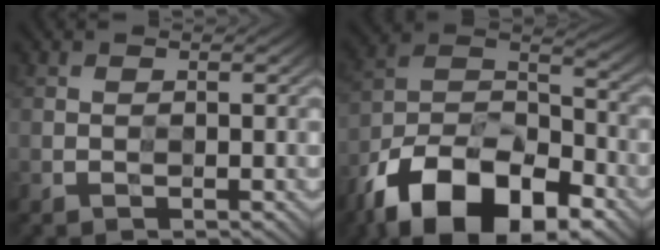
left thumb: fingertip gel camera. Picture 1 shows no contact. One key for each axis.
{"total": 16.2, "fx": -11.8, "fy": 7.3, "fz": 8.4, "tx": -0.162, "ty": -0.017, "tz": -0.215}